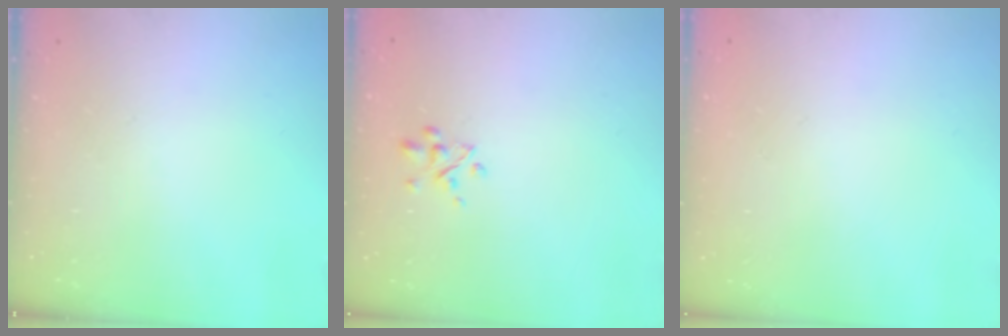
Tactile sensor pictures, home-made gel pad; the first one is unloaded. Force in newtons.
{"total": 2.9, "press": 2.7, "slide": 0.9}
{"total": 1.9, "press": 1.9, "slide": 0.2}